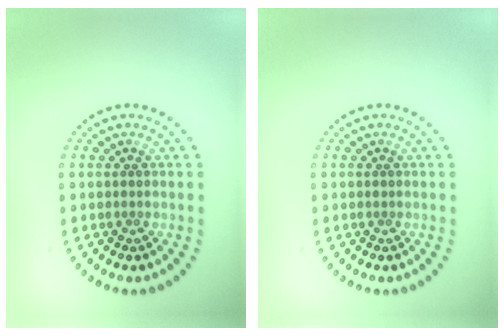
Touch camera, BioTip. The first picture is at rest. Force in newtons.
{"total": 0.0}